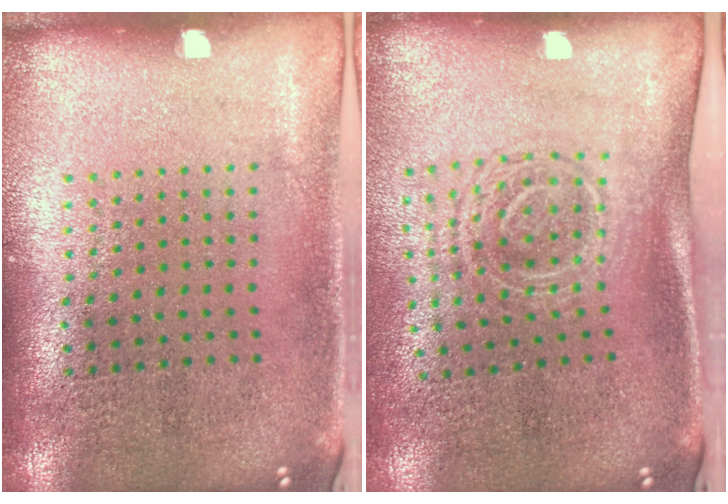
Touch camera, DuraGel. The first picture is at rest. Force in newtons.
{"total": 1.7, "press": 1.3, "slide": 1.1}